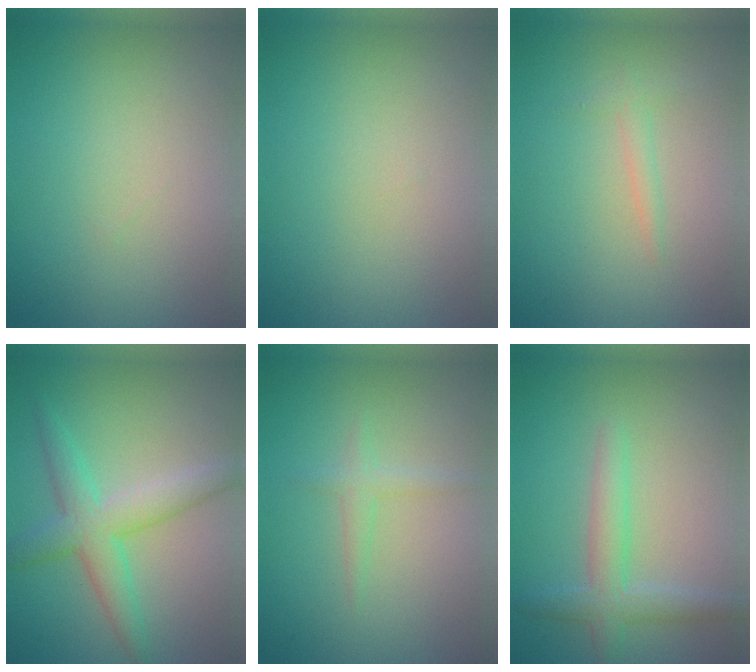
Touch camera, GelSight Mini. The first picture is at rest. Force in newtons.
{"total": 0.0}
{"total": 1.1, "press": 1.1, "slide": 0.0}
{"total": 4.7, "press": 4.7, "slide": 0.1}
{"total": 1.3, "press": 1.3, "slide": 0.1}
{"total": 3.0, "press": 3.0, "slide": 0.2}